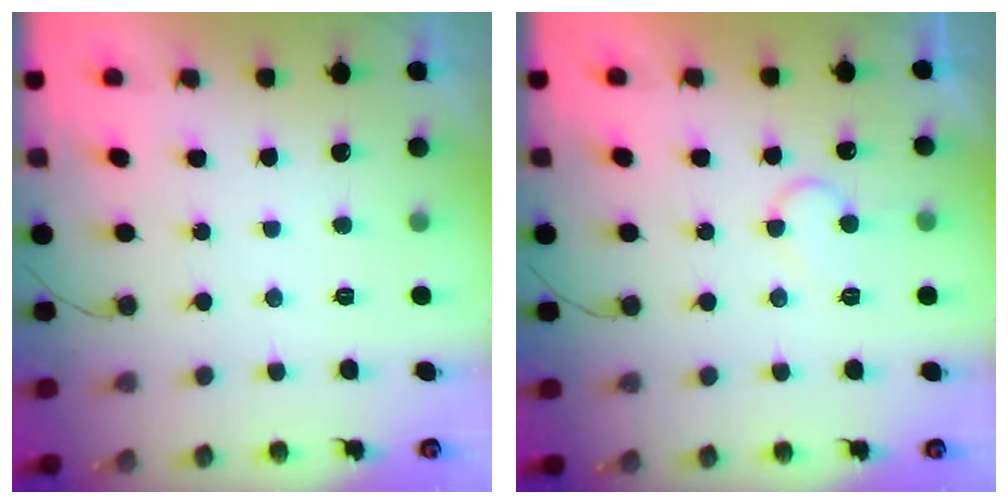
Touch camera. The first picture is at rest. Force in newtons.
{"total": 6.5, "press": 6.5, "slide": 0.4}